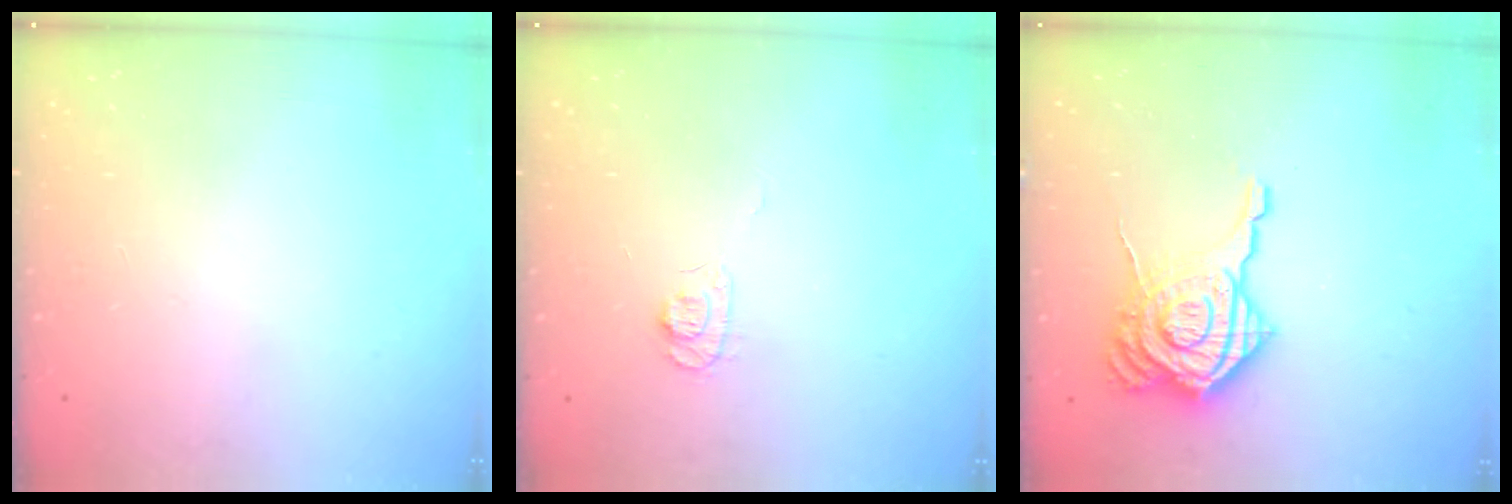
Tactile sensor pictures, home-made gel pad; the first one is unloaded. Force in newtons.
{"total": 5.8, "press": 5.8, "slide": 0.7}
{"total": 15.5, "press": 15.5, "slide": 0.9}